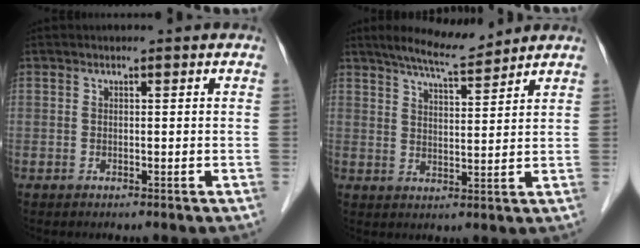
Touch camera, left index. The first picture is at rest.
{"total": 7.2, "force": [6.5, 0.5, 3.1], "torque": [-0.057, 0.004, 0.113]}